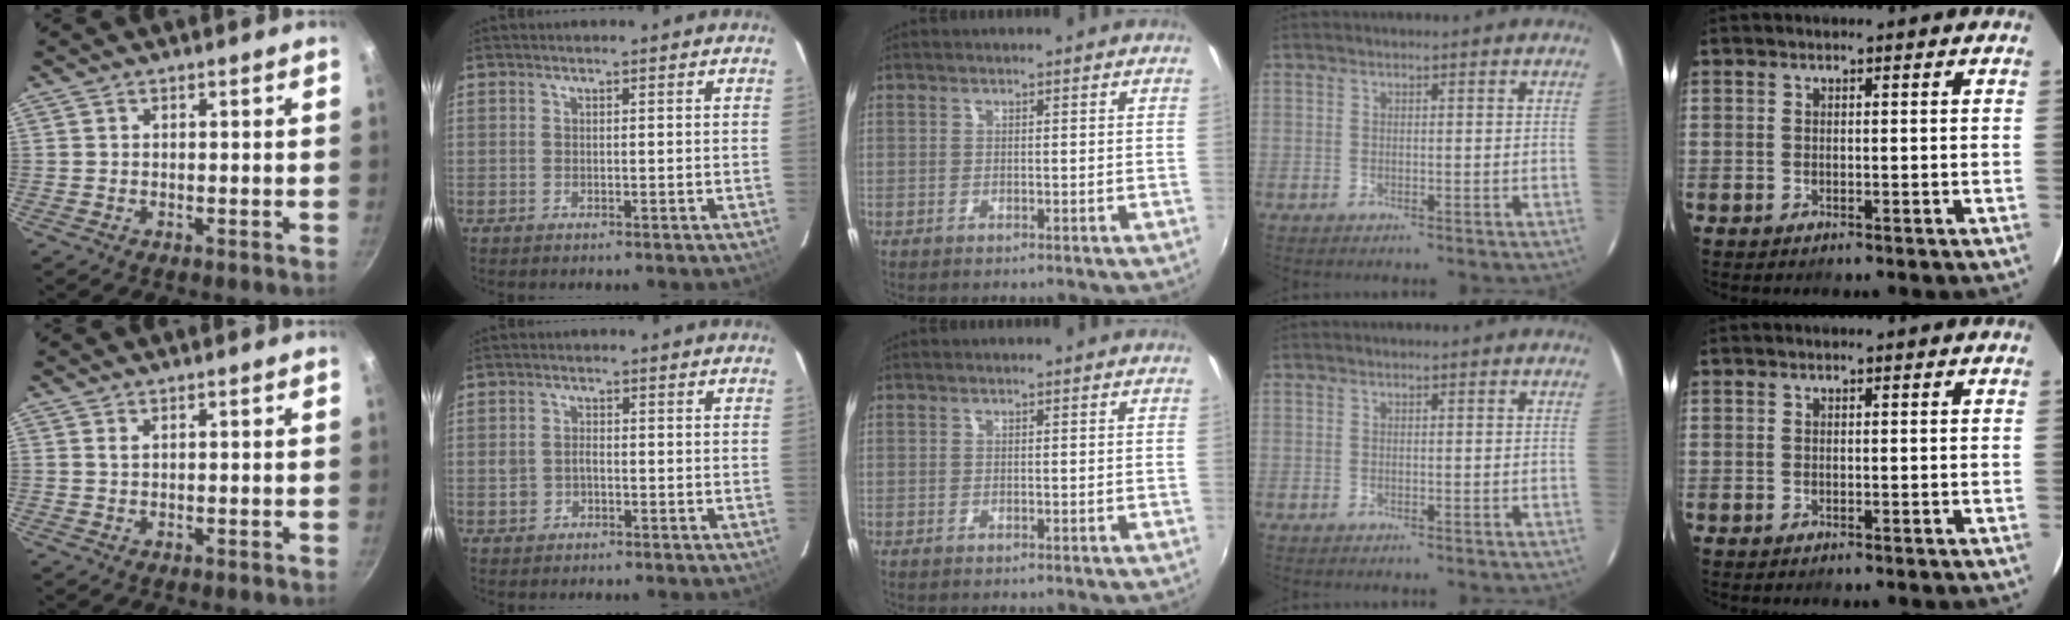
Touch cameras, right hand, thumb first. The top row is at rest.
{"thumb": {"total": 0.6, "force": [0.4, 0.3, 0.5], "torque": [-0.008, -0.002, 0.007]}, "index": {"total": 2.3, "force": [-0.7, 1.9, 1.1], "torque": [-0.026, 0.006, -0.010]}}